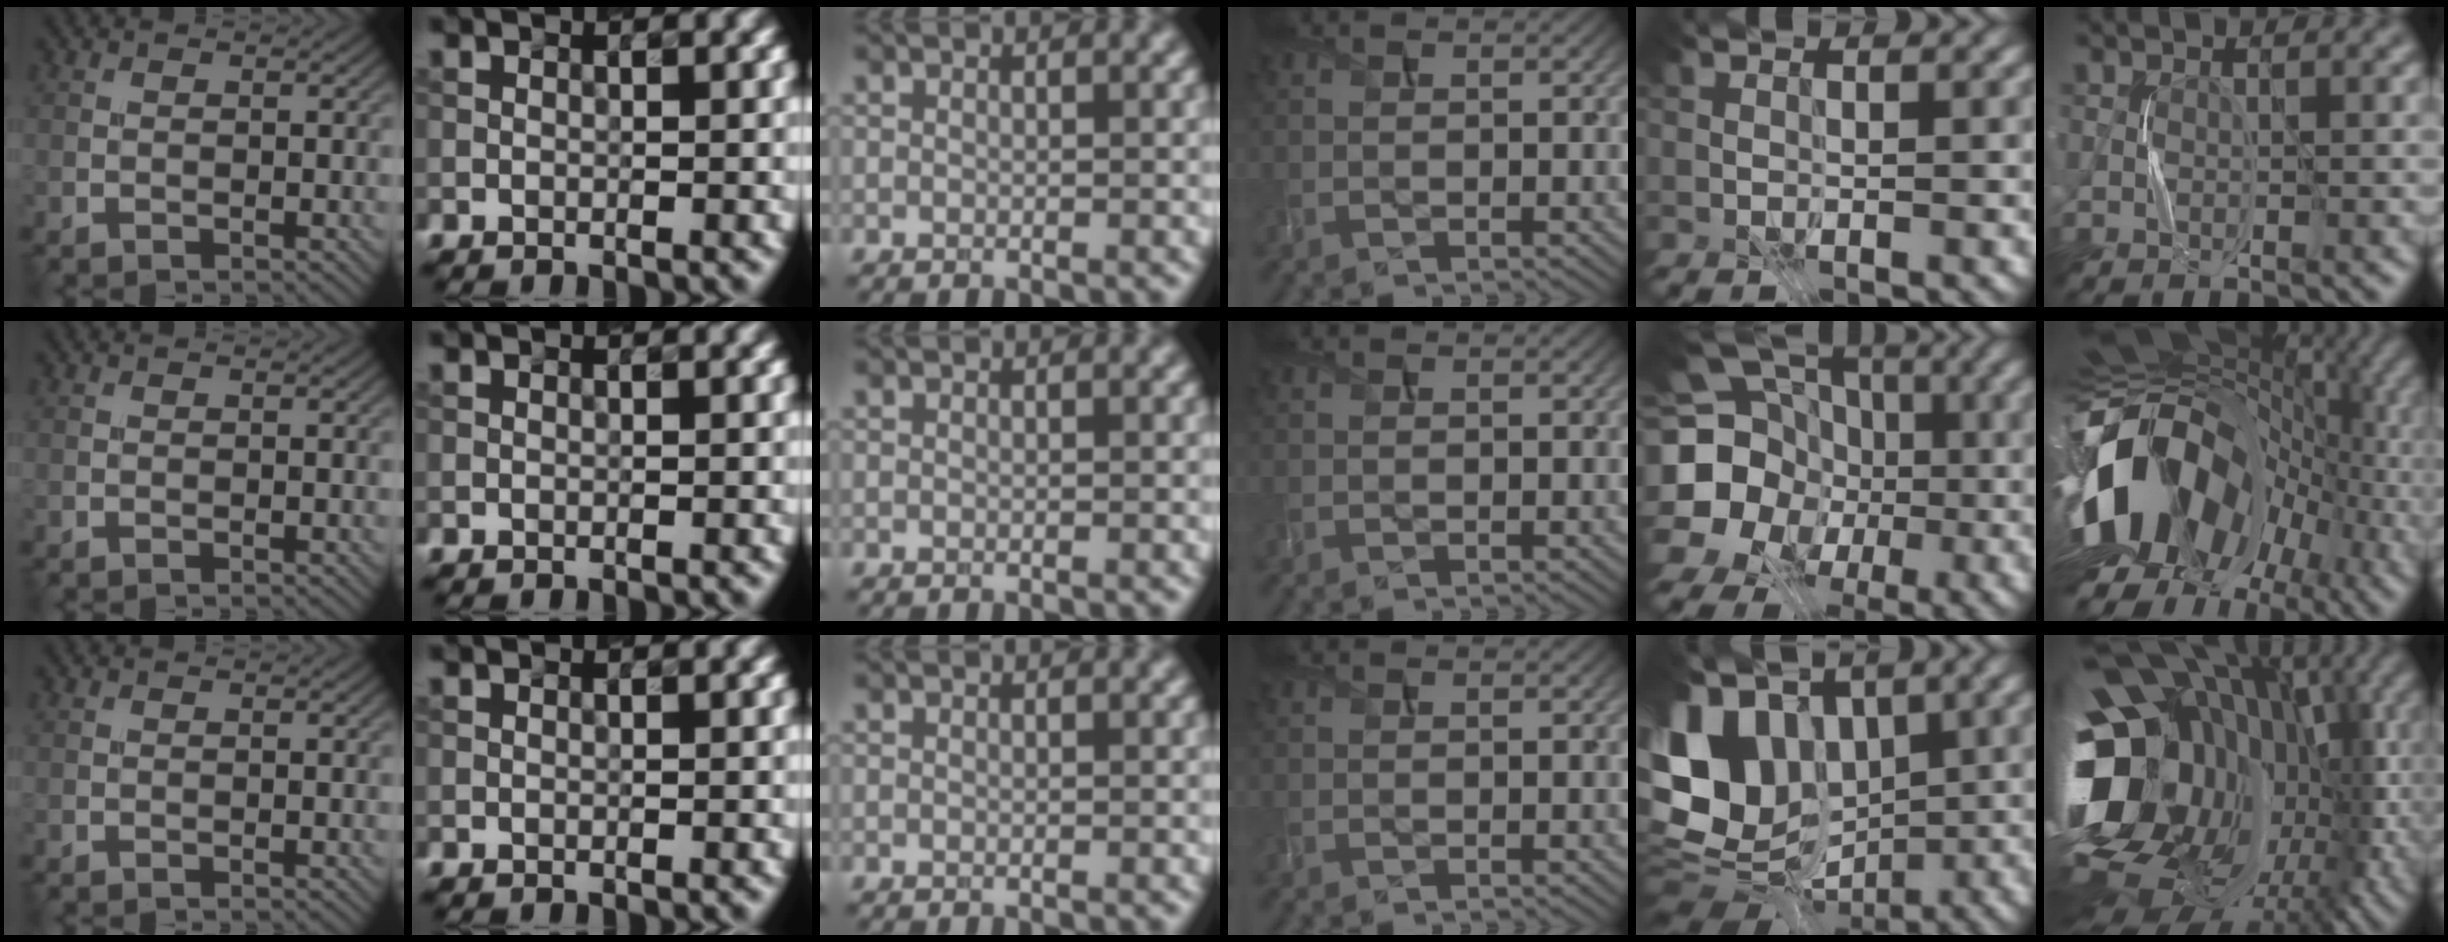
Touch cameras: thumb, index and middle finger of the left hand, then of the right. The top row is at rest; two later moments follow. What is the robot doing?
{"motion": "press", "object": "stapler"}